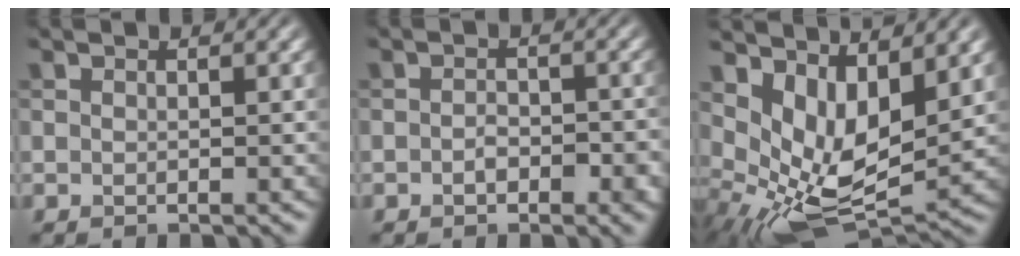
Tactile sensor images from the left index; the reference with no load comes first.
{"total": 2.4, "force": [-0.9, 1.3, 1.8], "torque": [-0.032, -0.004, -0.014]}
{"total": 8.4, "force": [2.2, 4.3, 6.9], "torque": [-0.132, -0.024, 0.053]}